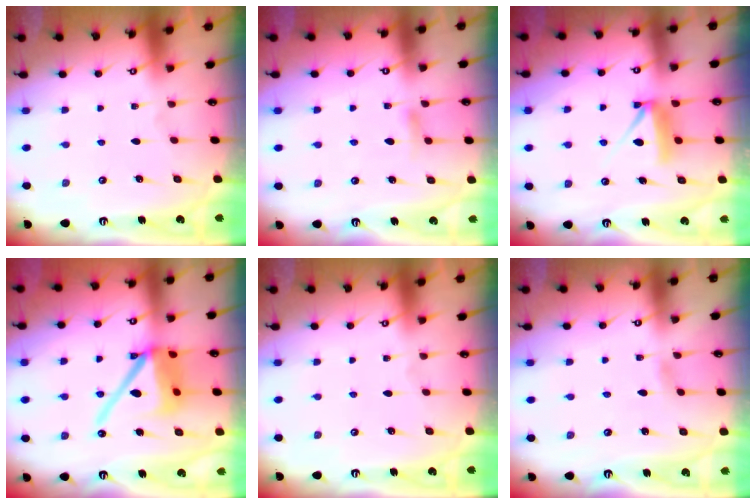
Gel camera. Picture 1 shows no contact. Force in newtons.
{"total": 6.5, "press": 6.5, "slide": 0.7}
{"total": 8.2, "press": 8.2, "slide": 0.3}
{"total": 14.9, "press": 14.7, "slide": 2.4}
{"total": 0.0}
{"total": 2.6, "press": 2.5, "slide": 0.3}